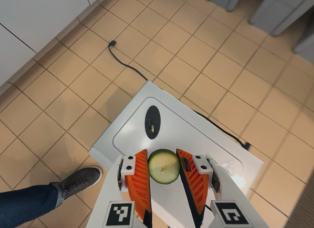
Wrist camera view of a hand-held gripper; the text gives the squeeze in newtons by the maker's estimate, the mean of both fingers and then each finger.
{"total": 6.4, "left": 6.0, "right": 6.8}